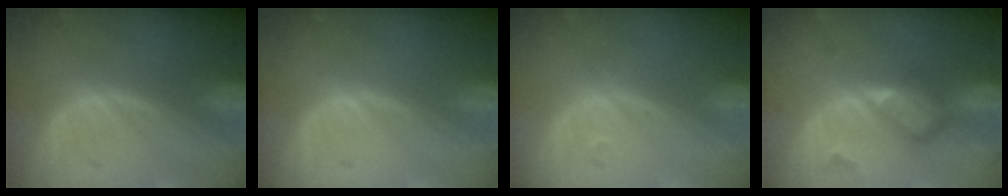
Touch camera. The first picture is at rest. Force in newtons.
{"total": 0.0}
{"total": 0.7, "press": 0.5, "slide": 0.5}
{"total": 5.7, "press": 4.9, "slide": 2.8}